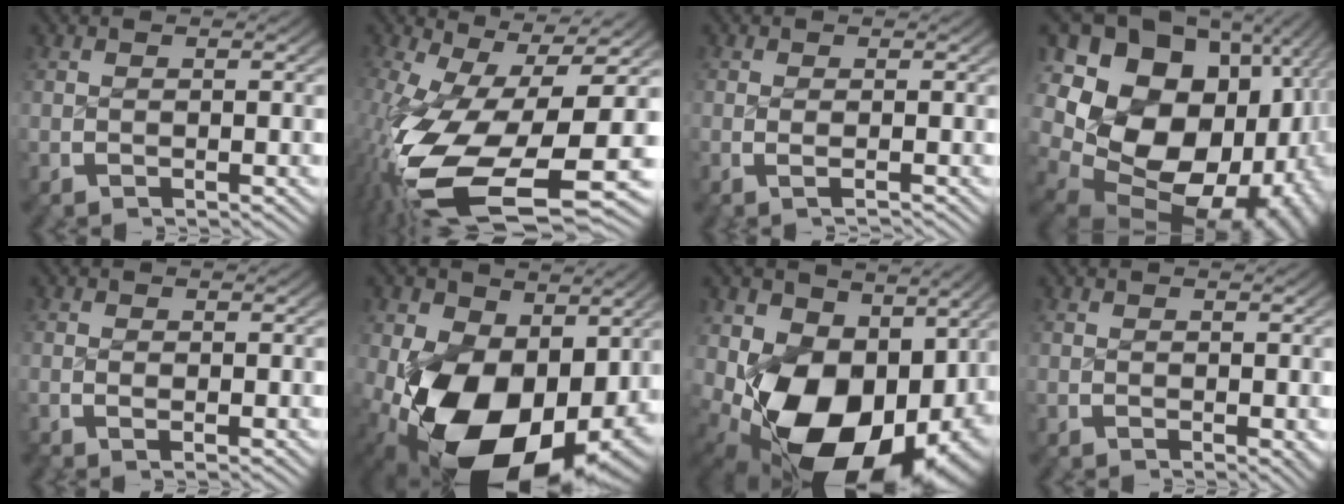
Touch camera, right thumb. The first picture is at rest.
{"total": 18.8, "force": [-2.4, 11.5, 14.7], "torque": [-0.315, -0.082, 0.010]}
{"total": 0.9, "force": [-0.3, 0.1, 0.8], "torque": [-0.021, -0.005, -0.006]}
{"total": 26.5, "force": [-0.4, 19.0, 18.5], "torque": [-0.331, -0.061, 0.015]}
{"total": 0.6, "force": [0.0, 0.3, 0.5], "torque": [-0.011, -0.009, 0.002]}
{"total": 19.3, "force": [-4.0, 12.7, 14.0], "torque": [-0.265, -0.094, -0.021]}
{"total": 17.8, "force": [-2.9, 12.3, 12.6], "torque": [-0.222, -0.077, -0.013]}
{"total": 0.6, "force": [0.1, 0.3, 0.5], "torque": [-0.002, -0.003, 0.002]}